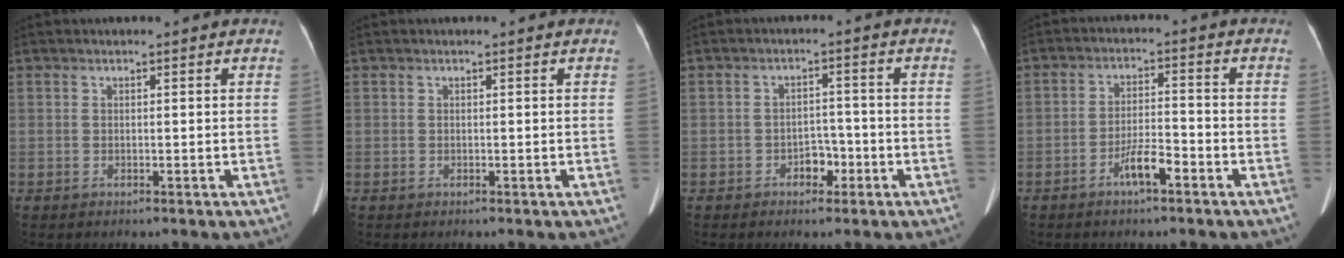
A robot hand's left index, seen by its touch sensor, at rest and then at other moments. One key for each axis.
{"total": 0.0}
{"total": 3.2, "fx": -1.9, "fy": 2.0, "fz": 1.7, "tx": -0.024, "ty": 0.005, "tz": -0.028}
{"total": 4.7, "fx": -3.1, "fy": 0.8, "fz": 3.5, "tx": -0.070, "ty": 0.000, "tz": -0.055}